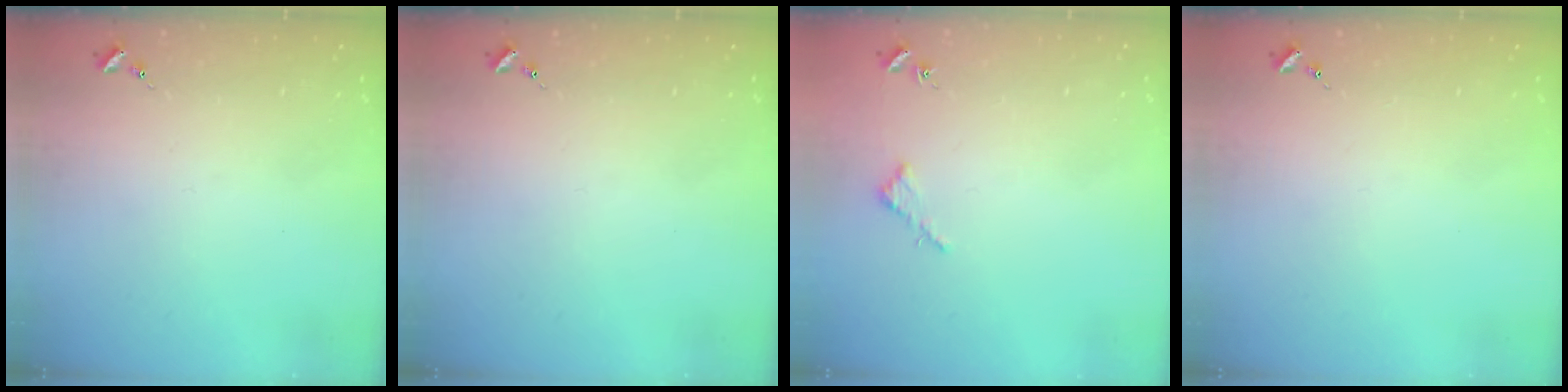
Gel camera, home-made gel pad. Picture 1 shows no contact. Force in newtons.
{"total": 0.0}
{"total": 2.6, "press": 2.6, "slide": 0.2}
{"total": 0.0}